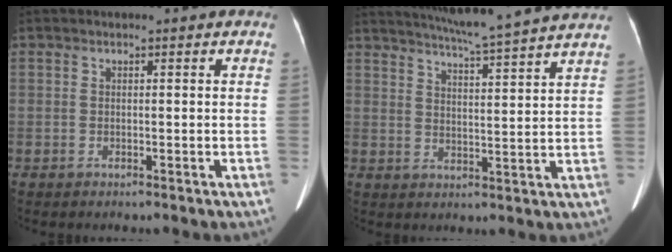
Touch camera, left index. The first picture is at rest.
{"total": 15.6, "force": [13.9, -1.4, 6.9], "torque": [-0.119, -0.012, 0.184]}